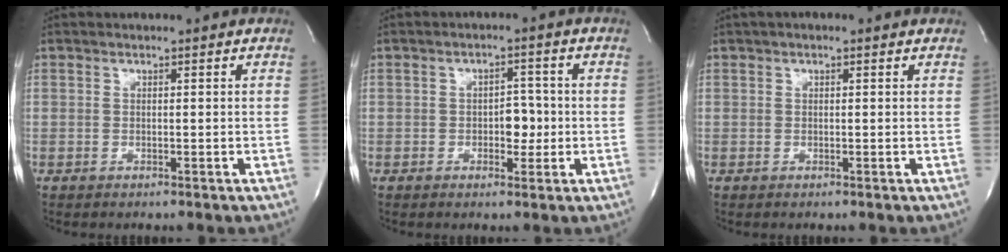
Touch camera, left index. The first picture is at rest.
{"total": 3.7, "force": [-0.6, 2.2, 2.9], "torque": [-0.035, 0.007, -0.007]}
{"total": 1.2, "force": [0.6, 0.5, 0.8], "torque": [-0.018, 0.010, 0.005]}